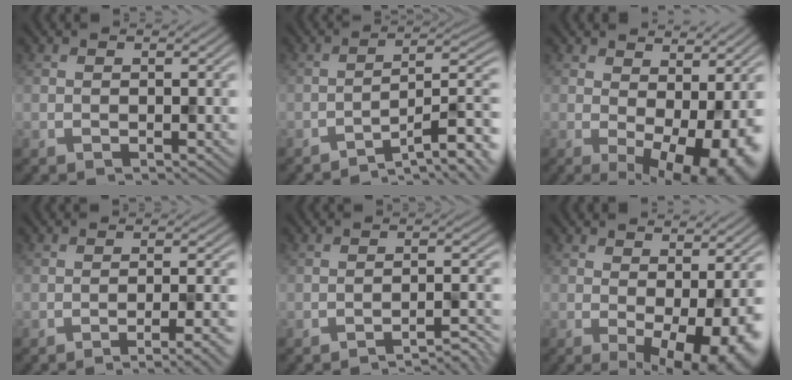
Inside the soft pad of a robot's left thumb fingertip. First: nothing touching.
{"total": 10.4, "force": [-7.0, 2.1, 7.4], "torque": [-0.102, 0.009, -0.106]}
{"total": 9.9, "force": [-0.5, 4.3, 8.9], "torque": [-0.116, -0.012, 0.007]}
{"total": 5.4, "force": [-3.1, 0.9, 4.3], "torque": [-0.058, 0.009, -0.052]}
{"total": 4.0, "force": [-3.3, 0.3, 2.1], "torque": [-0.029, 0.016, -0.056]}
{"total": 8.4, "force": [-1.6, 2.7, 7.8], "torque": [-0.109, -0.014, -0.007]}